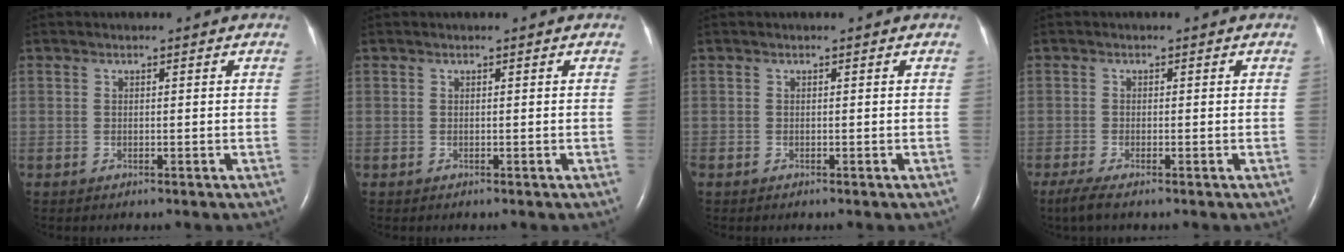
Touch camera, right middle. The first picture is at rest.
{"total": 0.0}
{"total": 0.0}
{"total": 2.6, "force": [-1.8, 0.3, 1.8], "torque": [-0.041, -0.009, -0.038]}